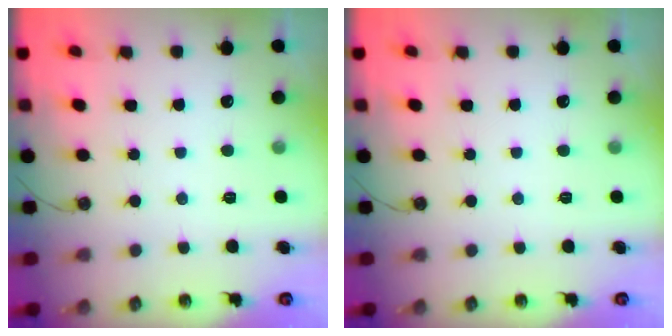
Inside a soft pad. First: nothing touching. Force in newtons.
{"total": 0.0}